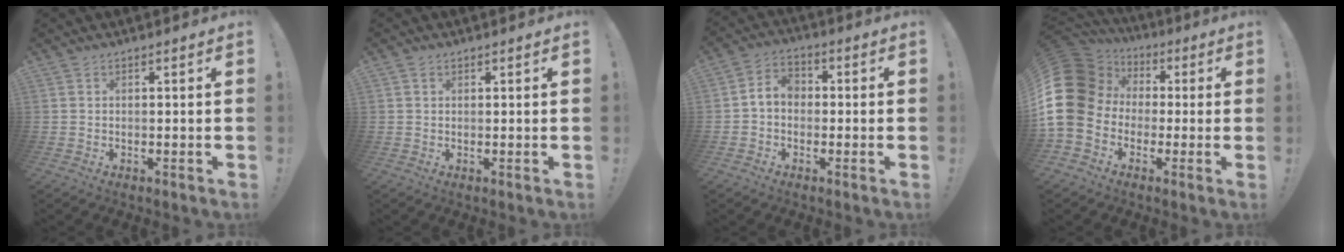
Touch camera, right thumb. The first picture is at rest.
{"total": 0.9, "force": [0.5, 0.6, 0.1], "torque": [-0.001, 0.000, 0.010]}
{"total": 5.7, "force": [-0.6, 4.4, 3.6], "torque": [-0.080, 0.017, -0.007]}
{"total": 18.5, "force": [0.7, 15.1, 10.6], "torque": [-0.204, 0.009, 0.034]}